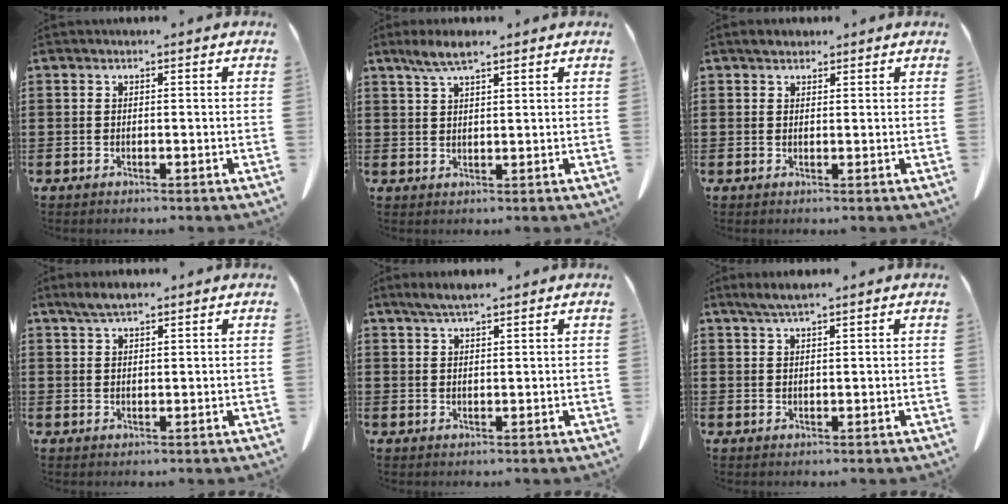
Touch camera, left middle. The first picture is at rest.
{"total": 4.4, "force": [2.9, 0.9, 3.2], "torque": [-0.067, 0.003, 0.053]}
{"total": 1.6, "force": [1.3, 0.8, 0.4], "torque": [-0.003, 0.002, 0.024]}
{"total": 2.7, "force": [2.1, 0.6, 1.6], "torque": [-0.036, 0.003, 0.039]}
{"total": 2.7, "force": [2.2, 0.3, 1.6], "torque": [-0.036, 0.001, 0.040]}
{"total": 2.4, "force": [1.9, 0.2, 1.5], "torque": [-0.032, 0.002, 0.034]}